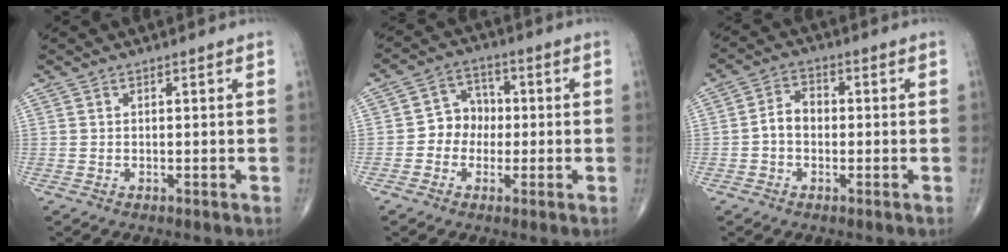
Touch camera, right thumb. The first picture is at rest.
{"total": 6.4, "force": [-0.7, 5.6, 3.0], "torque": [-0.014, 0.023, -0.027]}
{"total": 4.5, "force": [-0.7, 3.3, 3.0], "torque": [-0.040, 0.020, -0.021]}